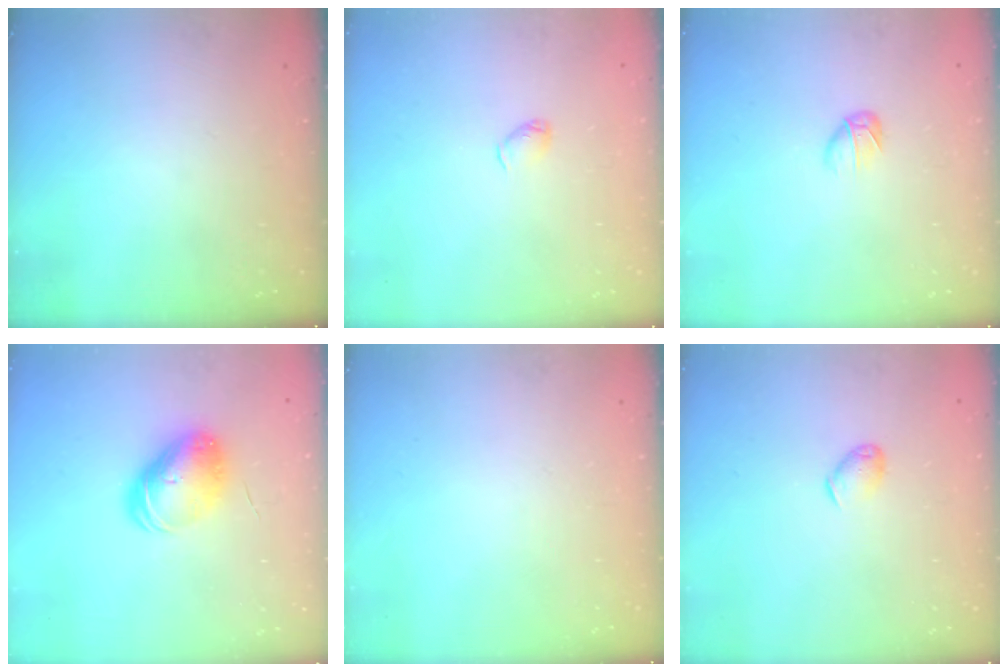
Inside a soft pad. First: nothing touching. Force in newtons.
{"total": 2.5, "press": 2.5, "slide": 0.4}
{"total": 3.5, "press": 3.4, "slide": 1.0}
{"total": 8.9, "press": 8.9, "slide": 0.7}
{"total": 0.0}
{"total": 4.9, "press": 4.8, "slide": 0.9}